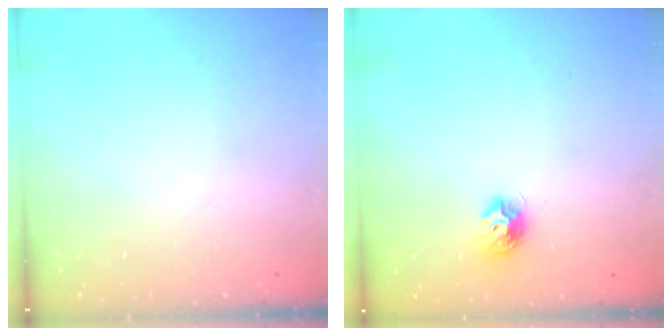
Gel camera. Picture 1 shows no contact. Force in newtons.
{"total": 8.0, "press": 8.0, "slide": 0.5}